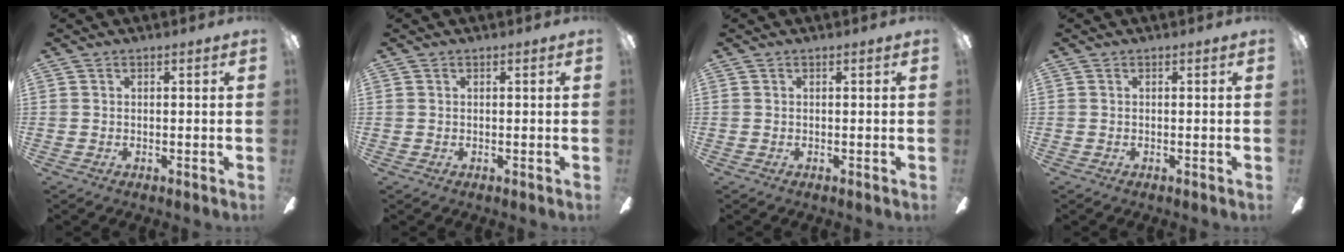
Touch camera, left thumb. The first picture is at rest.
{"total": 0.0}
{"total": 0.0}
{"total": 0.0}